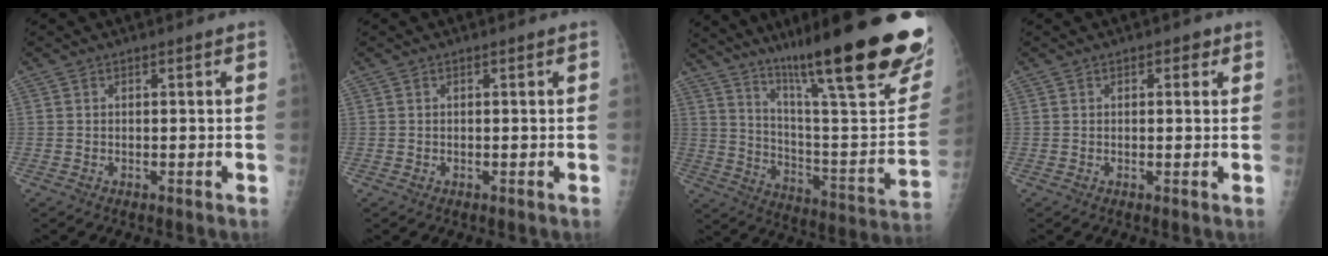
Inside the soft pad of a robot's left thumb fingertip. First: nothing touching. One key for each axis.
{"total": 0.0}
{"total": 32.9, "fx": 22.3, "fy": 5.1, "fz": 23.6, "tx": -0.283, "ty": -0.105, "tz": 0.328}
{"total": 1.9, "fx": 0.9, "fy": 1.0, "fz": 1.3, "tx": -0.008, "ty": 0.000, "tz": 0.009}